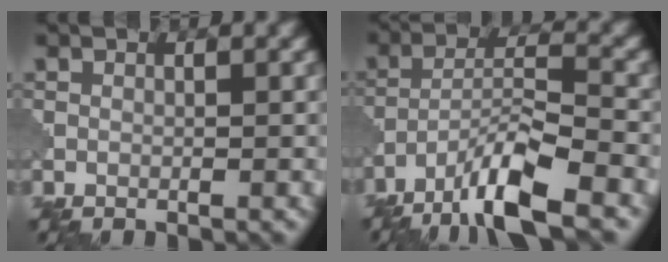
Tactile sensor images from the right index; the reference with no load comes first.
{"total": 8.0, "force": [-5.5, 1.4, 5.6], "torque": [-0.101, 0.001, -0.107]}